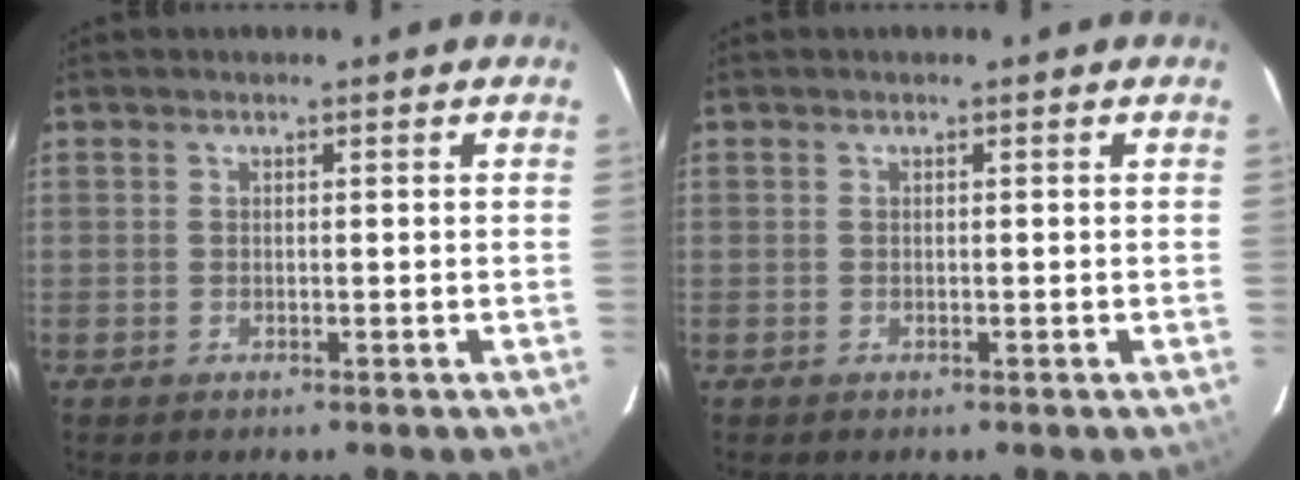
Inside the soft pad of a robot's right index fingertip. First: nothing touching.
{"total": 0.0}